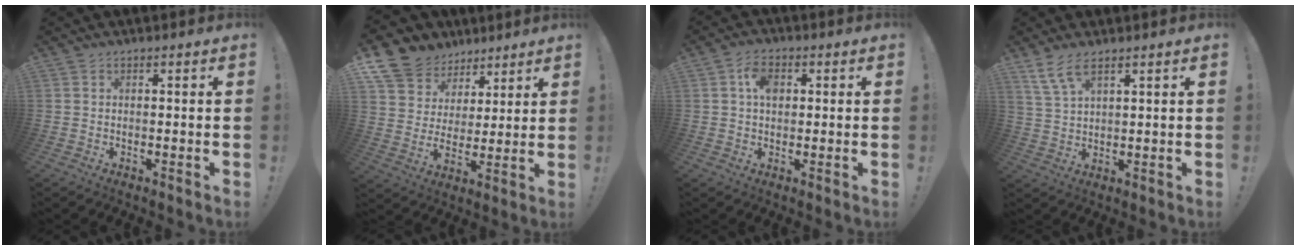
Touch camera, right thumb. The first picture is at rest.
{"total": 12.1, "force": [7.7, 8.8, 3.0], "torque": [-0.053, -0.062, 0.153]}
{"total": 5.8, "force": [1.4, 3.8, 4.2], "torque": [-0.062, 0.005, 0.023]}
{"total": 6.7, "force": [4.6, 2.1, 4.4], "torque": [-0.089, -0.015, 0.088]}